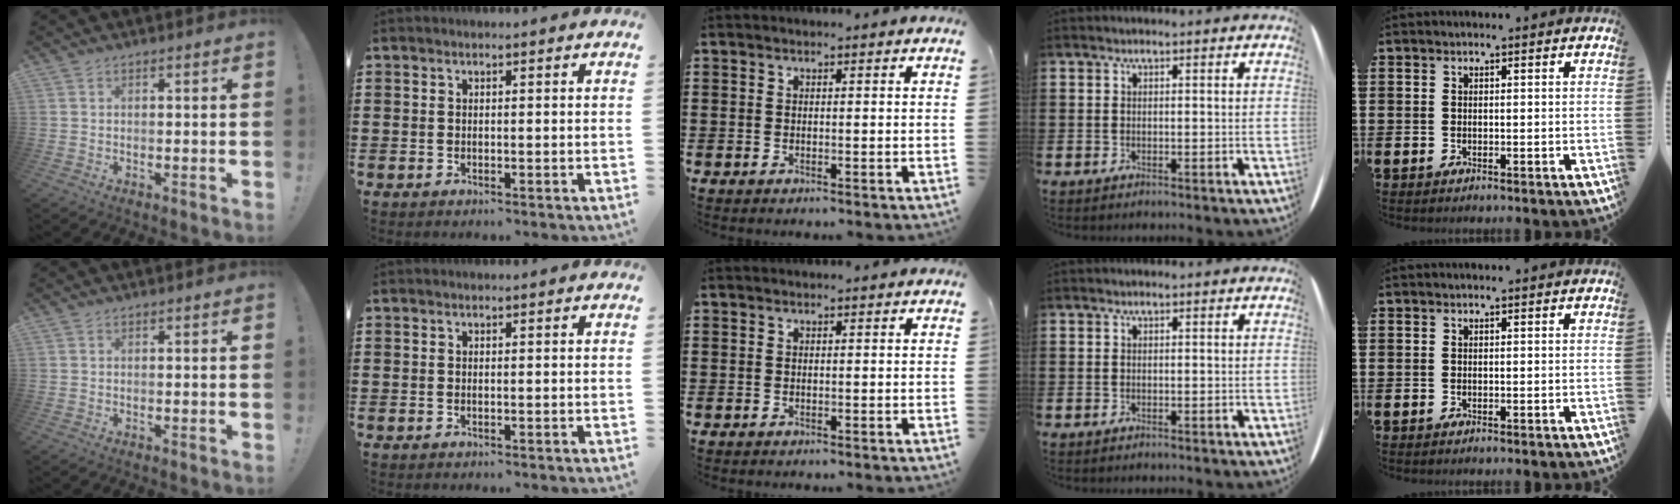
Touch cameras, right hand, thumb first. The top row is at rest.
{}